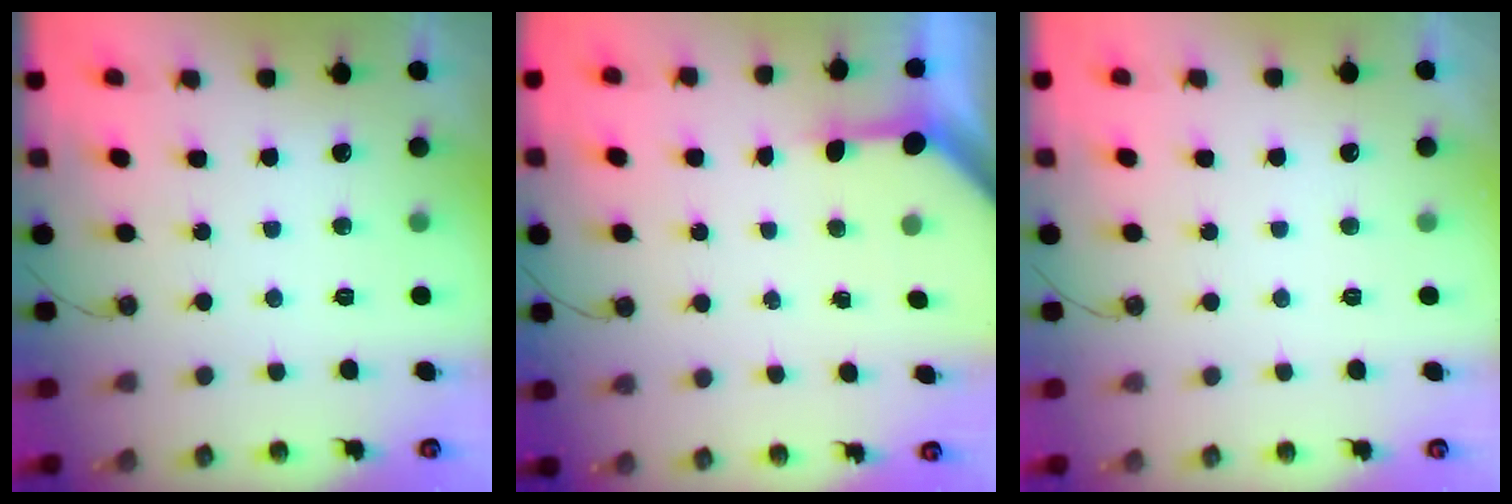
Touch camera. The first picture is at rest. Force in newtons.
{"total": 3.4, "press": 3.4, "slide": 0.4}
{"total": 0.0}